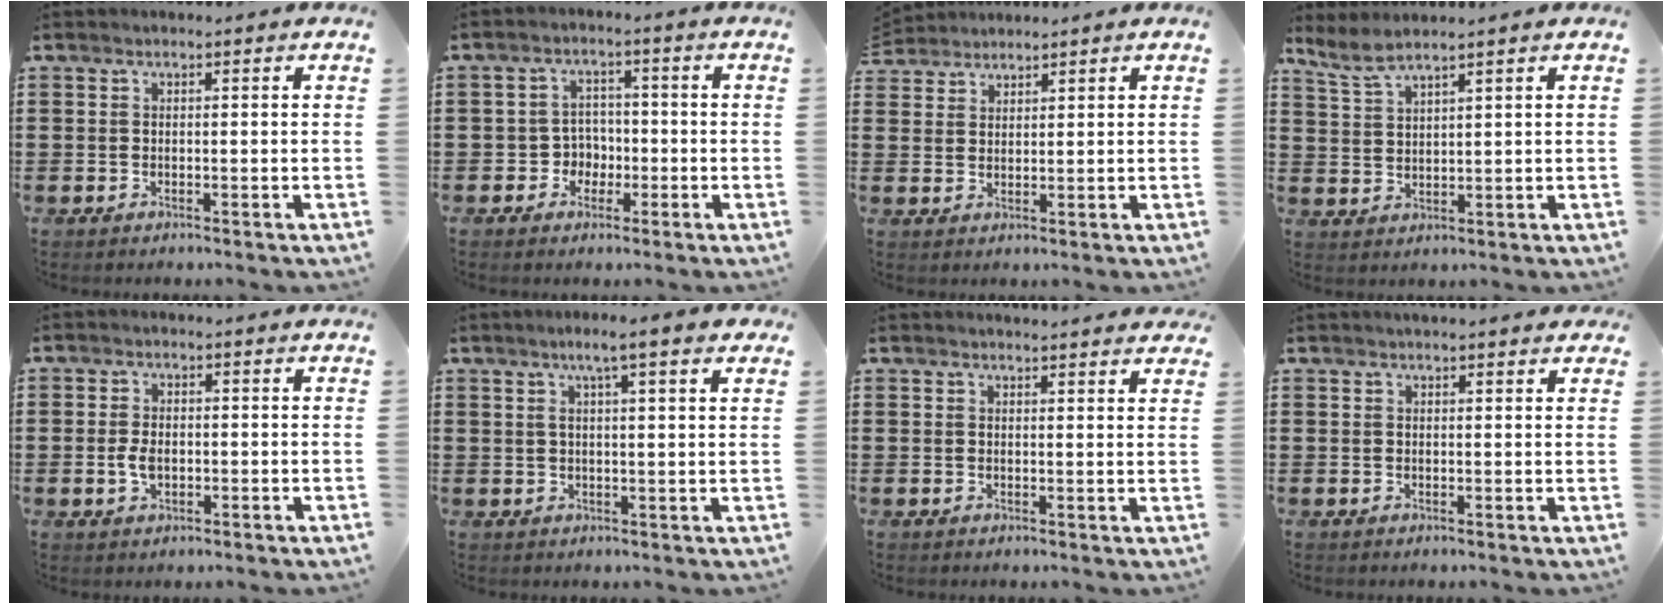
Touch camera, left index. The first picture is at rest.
{"total": 3.6, "force": [-1.5, 3.1, 1.0], "torque": [-0.031, 0.006, -0.034]}
{"total": 2.2, "force": [2.1, 0.3, -0.5], "torque": [0.003, 0.000, 0.043]}
{"total": 3.5, "force": [2.9, 0.2, 1.8], "torque": [-0.043, -0.003, 0.054]}
{"total": 3.1, "force": [-0.4, 1.8, 2.4], "torque": [-0.063, -0.001, -0.011]}
{"total": 4.5, "force": [2.6, 0.1, 3.7], "torque": [-0.078, 0.004, 0.043]}
{"total": 1.9, "force": [1.8, 0.0, 0.3], "torque": [-0.011, 0.001, 0.036]}
{"total": 1.4, "force": [1.3, 0.1, 0.4], "torque": [-0.012, 0.003, 0.024]}